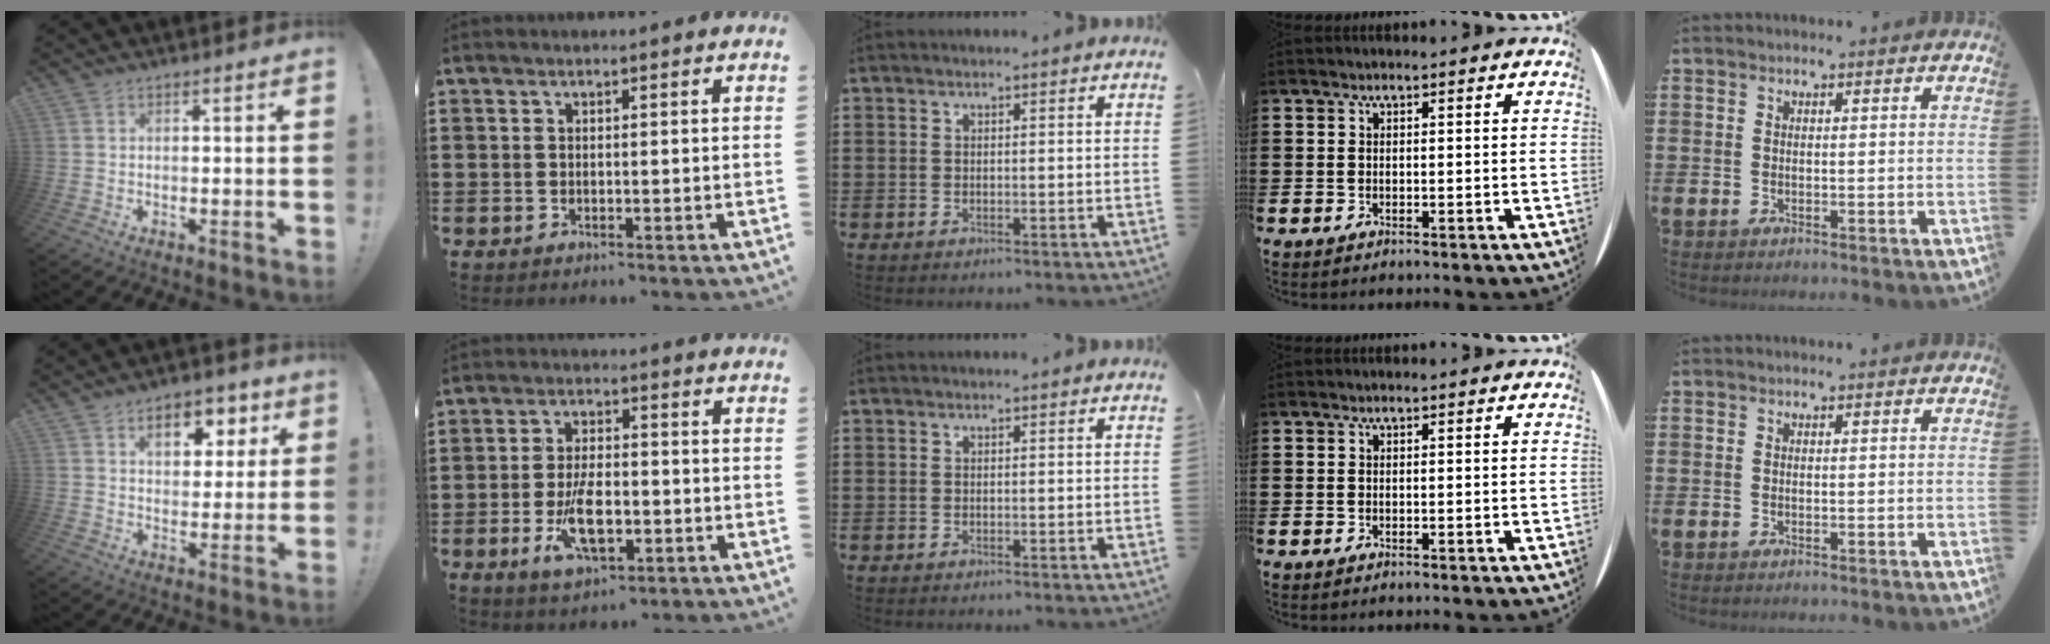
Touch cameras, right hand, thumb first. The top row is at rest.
{"thumb": {"total": 9.6, "force": [4.4, 6.0, 6.0], "torque": [-0.079, -0.011, 0.076]}, "index": {"total": 8.0, "force": [-2.4, 3.5, 6.8], "torque": [-0.146, -0.007, -0.043]}}